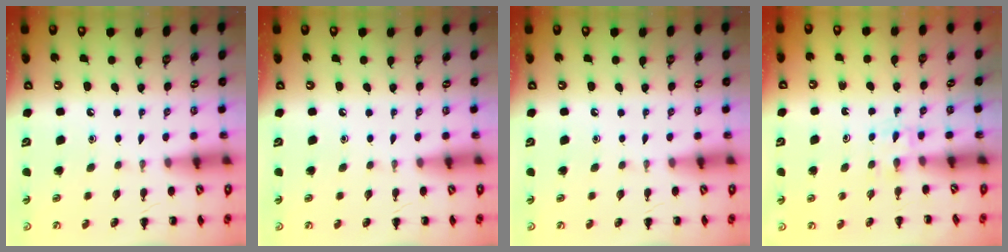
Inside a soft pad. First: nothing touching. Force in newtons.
{"total": 0.0}
{"total": 0.0}
{"total": 2.3, "press": 2.1, "slide": 0.8}